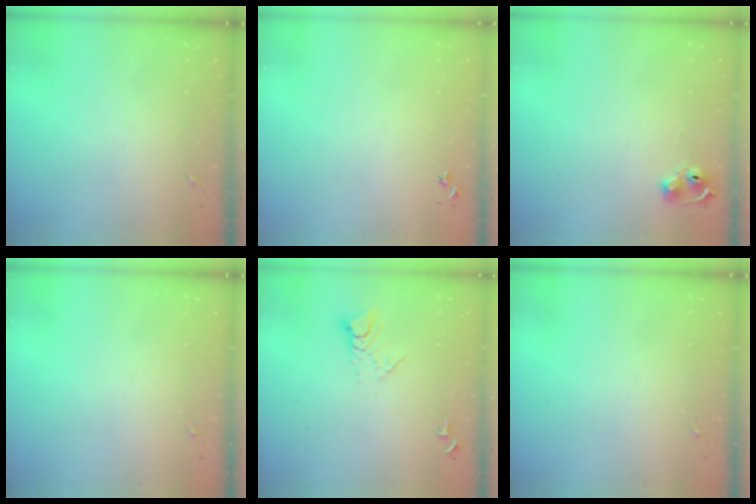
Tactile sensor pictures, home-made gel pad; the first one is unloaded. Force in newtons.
{"total": 3.0, "press": 2.9, "slide": 0.4}
{"total": 6.3, "press": 6.3, "slide": 0.8}
{"total": 0.0}
{"total": 5.9, "press": 5.9, "slide": 0.5}
{"total": 0.0}